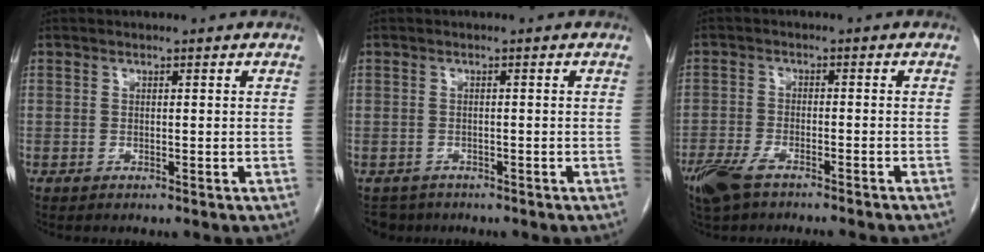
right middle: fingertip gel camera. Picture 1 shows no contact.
{"total": 3.0, "force": [-2.4, 1.8, -0.2], "torque": [0.001, 0.001, -0.038]}
{"total": 10.4, "force": [-8.2, 2.6, 5.8], "torque": [-0.105, -0.012, -0.129]}